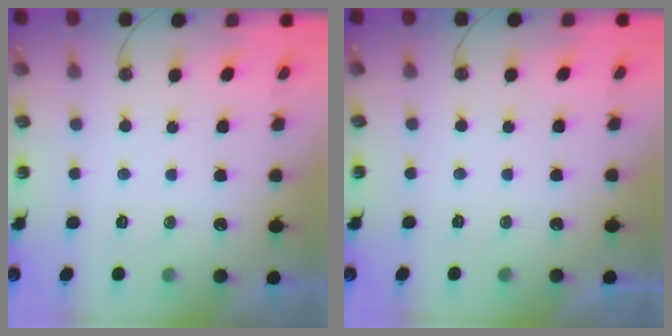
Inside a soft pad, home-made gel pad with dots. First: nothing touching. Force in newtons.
{"total": 0.0}